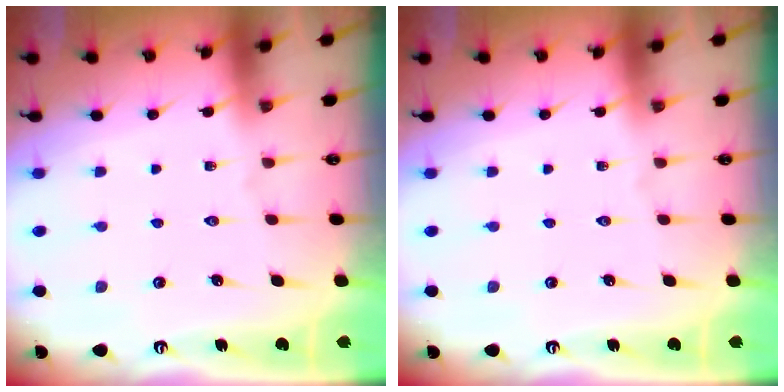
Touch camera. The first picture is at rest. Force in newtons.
{"total": 0.0}